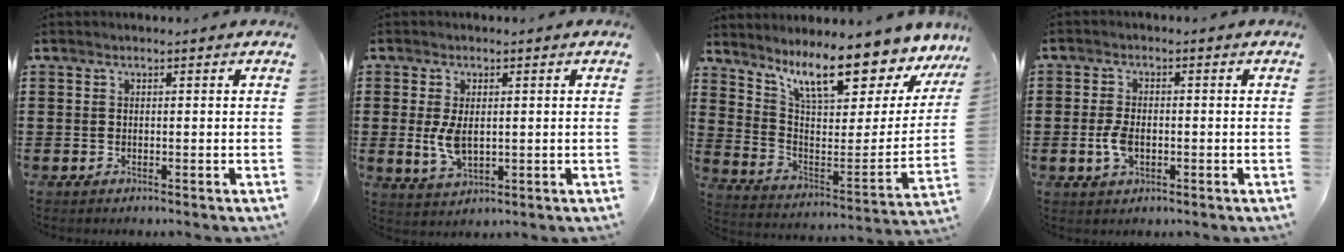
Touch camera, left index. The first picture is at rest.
{"total": 4.9, "force": [0.1, 2.7, 4.1], "torque": [-0.101, -0.002, -0.003]}
{"total": 12.7, "force": [10.1, 2.5, 7.3], "torque": [-0.151, -0.076, 0.169]}
{"total": 3.9, "force": [-0.8, 2.1, 3.2], "torque": [-0.079, -0.004, -0.020]}